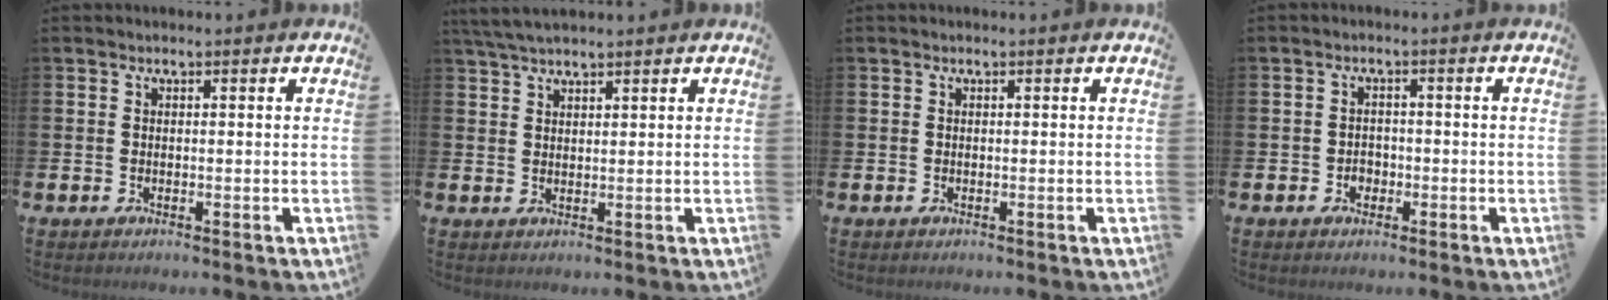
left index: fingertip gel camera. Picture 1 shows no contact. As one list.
[{"total": 3.7, "force": [3.2, 0.8, 1.6], "torque": [-0.037, -0.004, 0.061]}, {"total": 0.0}, {"total": 1.8, "force": [-0.7, 1.5, 0.6], "torque": [-0.009, 0.002, -0.018]}]